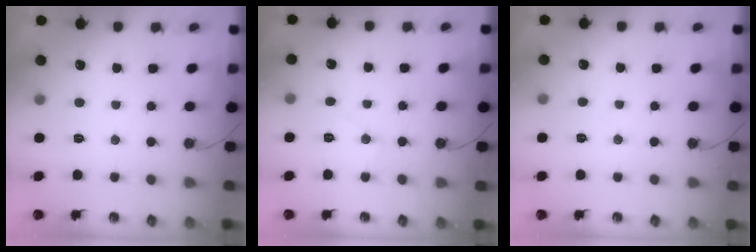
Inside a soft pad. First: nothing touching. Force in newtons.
{"total": 6.6, "press": 6.6, "slide": 0.3}
{"total": 2.9, "press": 2.8, "slide": 0.7}